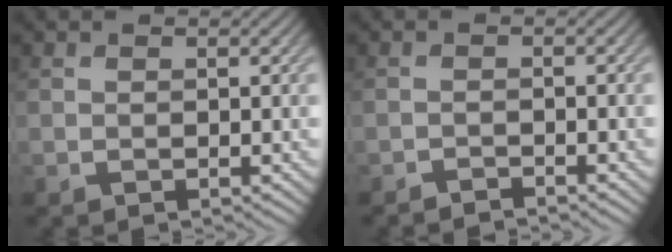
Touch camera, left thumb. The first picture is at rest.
{"total": 1.3, "force": [-1.3, -0.1, 0.2], "torque": [-0.002, 0.003, -0.026]}